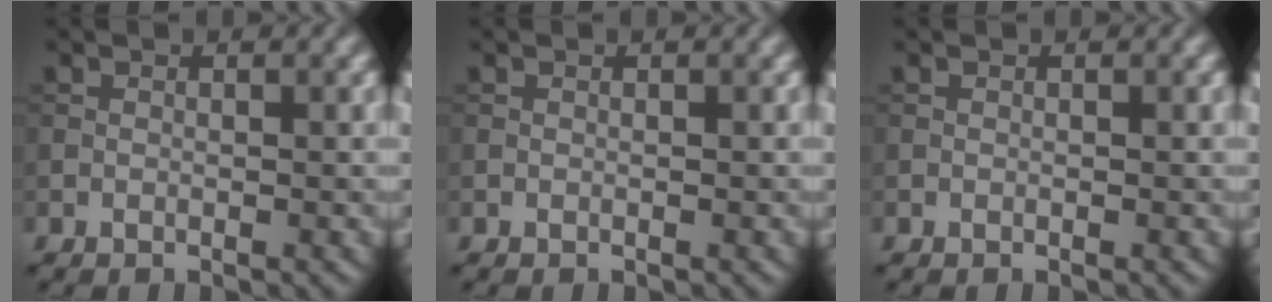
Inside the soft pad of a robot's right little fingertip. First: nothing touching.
{"total": 0.0}
{"total": 0.0}